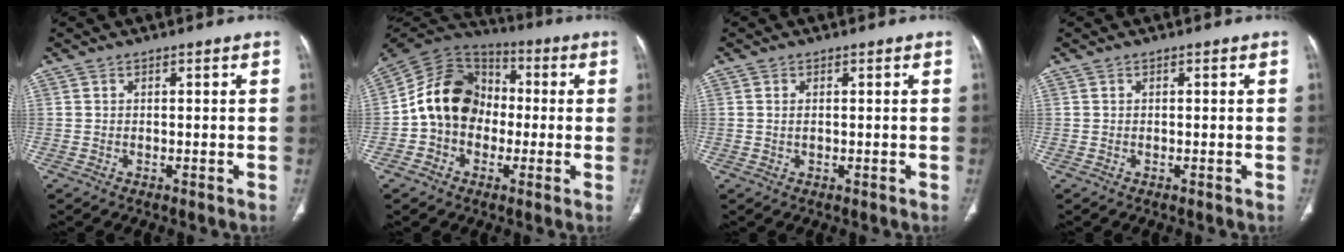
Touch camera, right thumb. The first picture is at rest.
{"total": 14.9, "force": [-1.2, 12.0, 8.9], "torque": [-0.130, 0.037, -0.034]}
{"total": 0.9, "force": [0.1, 0.5, 0.7], "torque": [-0.016, 0.000, 0.004]}
{"total": 0.0}